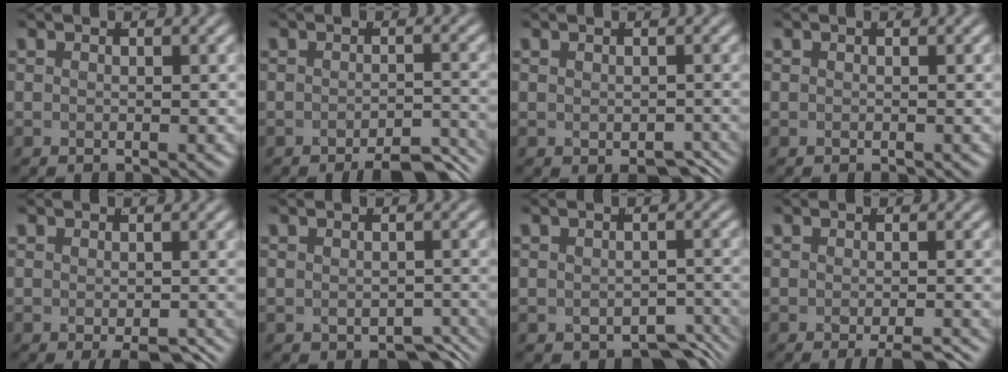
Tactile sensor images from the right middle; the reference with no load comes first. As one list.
[{"total": 4.8, "force": [-4.3, 0.7, 2.0], "torque": [-0.014, -0.008, -0.067]}, {"total": 3.3, "force": [-2.1, 1.1, 2.3], "torque": [-0.026, -0.021, -0.018]}, {"total": 0.0}, {"total": 3.5, "force": [-2.2, 0.8, 2.6], "torque": [-0.038, -0.022, -0.019]}, {"total": 3.6, "force": [-2.7, 1.5, 1.9], "torque": [-0.017, -0.018, -0.031]}, {"total": 4.9, "force": [-3.9, 2.2, 1.9], "torque": [-0.018, -0.018, -0.055]}, {"total": 3.1, "force": [-2.4, 0.6, 2.0], "torque": [-0.018, -0.003, -0.035]}]